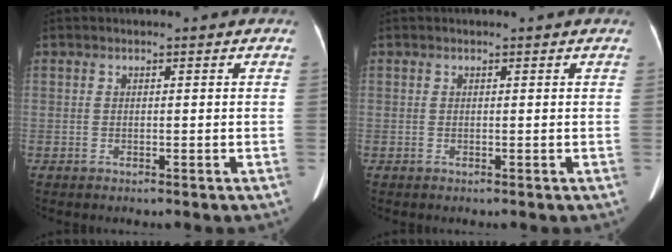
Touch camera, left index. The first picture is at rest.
{"total": 1.1, "force": [1.0, 0.0, 0.4], "torque": [-0.005, -0.007, 0.006]}